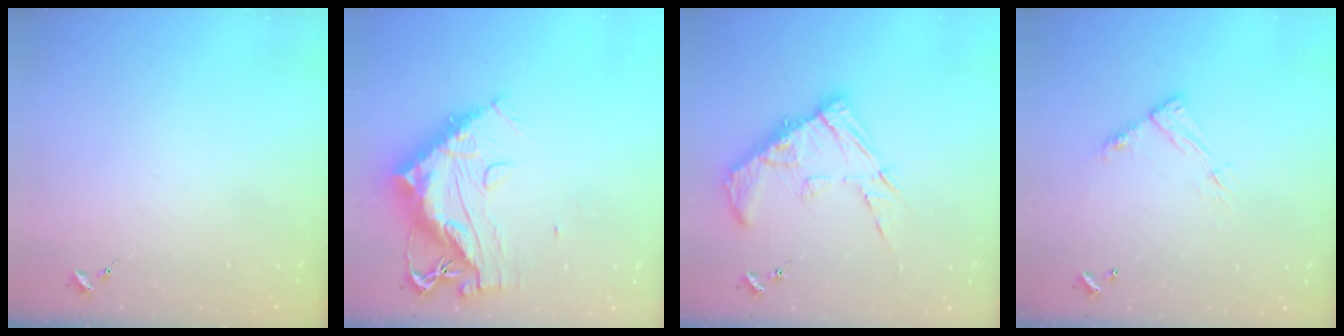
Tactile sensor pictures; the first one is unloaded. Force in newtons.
{"total": 16.4, "press": 16.3, "slide": 1.5}
{"total": 15.9, "press": 15.8, "slide": 1.5}
{"total": 9.4, "press": 9.4, "slide": 0.5}